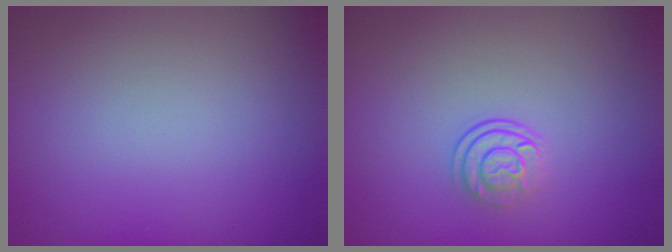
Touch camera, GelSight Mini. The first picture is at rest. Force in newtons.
{"total": 2.5, "press": 1.8, "slide": 1.8}